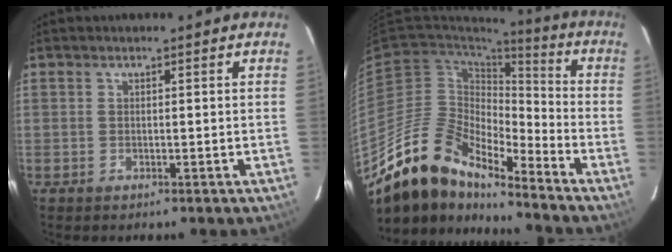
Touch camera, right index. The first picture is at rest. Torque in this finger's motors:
{"motor_torque": [0.26, -1.01, 0.70, 0.16]}